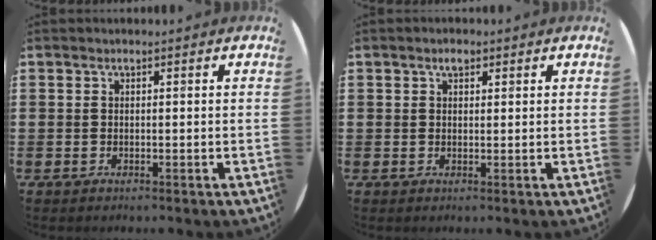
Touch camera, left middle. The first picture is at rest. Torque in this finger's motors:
{"motor_torque": [0.32, -0.24, 0.02, 0.00]}